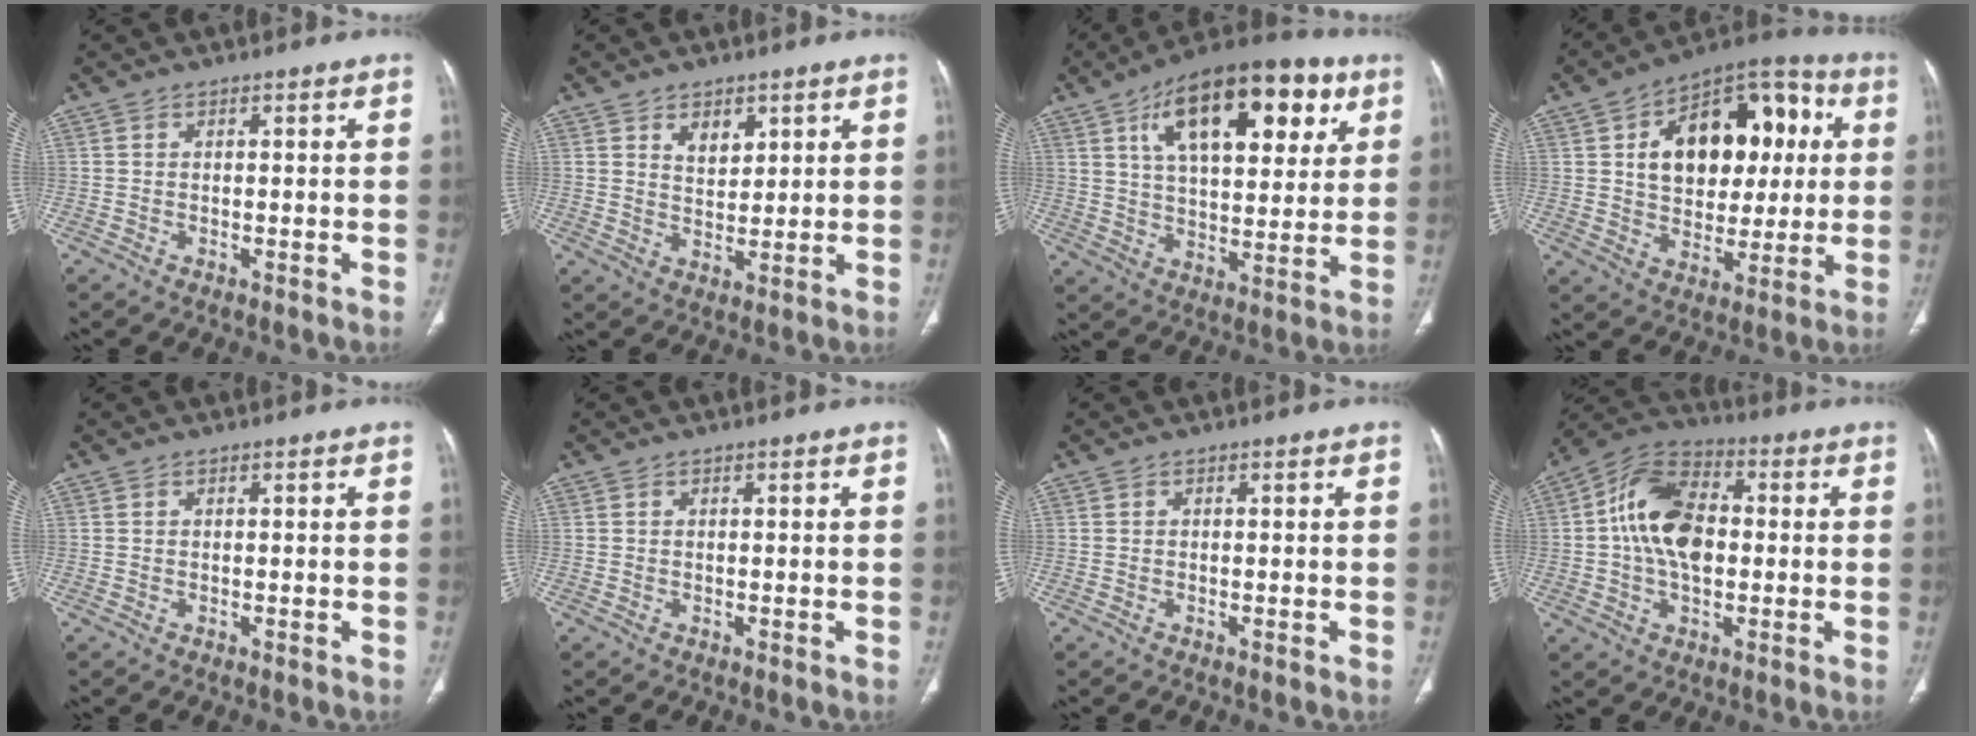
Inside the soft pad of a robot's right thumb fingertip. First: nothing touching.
{"total": 4.8, "force": [2.5, 3.0, 2.8], "torque": [-0.025, -0.020, 0.046]}
{"total": 23.0, "force": [9.8, 10.9, 17.8], "torque": [-0.241, -0.008, 0.155]}
{"total": 21.4, "force": [4.6, 13.6, 15.8], "torque": [-0.186, 0.022, 0.072]}
{"total": 0.0}
{"total": 0.0}
{"total": 0.0}
{"total": 14.4, "force": [0.6, 9.0, 11.2], "torque": [-0.188, 0.028, 0.000]}